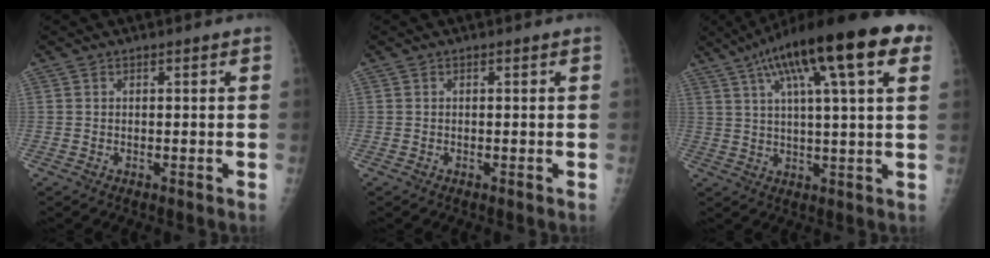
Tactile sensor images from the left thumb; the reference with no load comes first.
{"total": 0.0}
{"total": 21.6, "force": [10.1, 5.0, 18.4], "torque": [-0.282, 0.016, 0.151]}